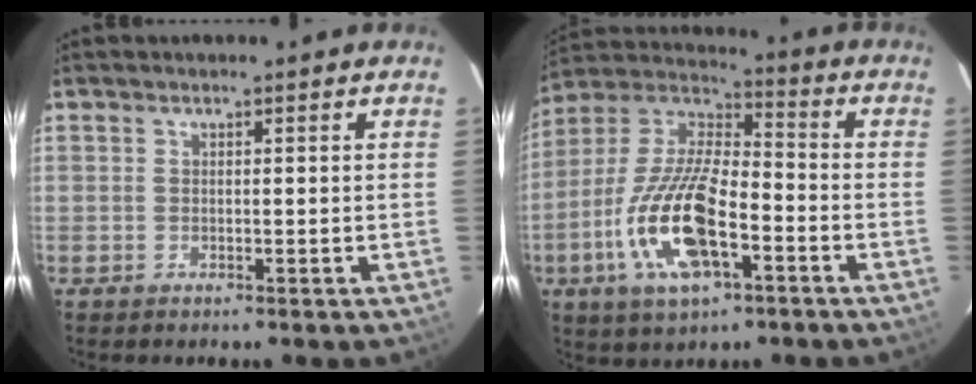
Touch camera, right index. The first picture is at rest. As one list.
[{"total": 18.5, "force": [-6.9, 7.0, 15.6], "torque": [-0.323, -0.010, -0.134]}]